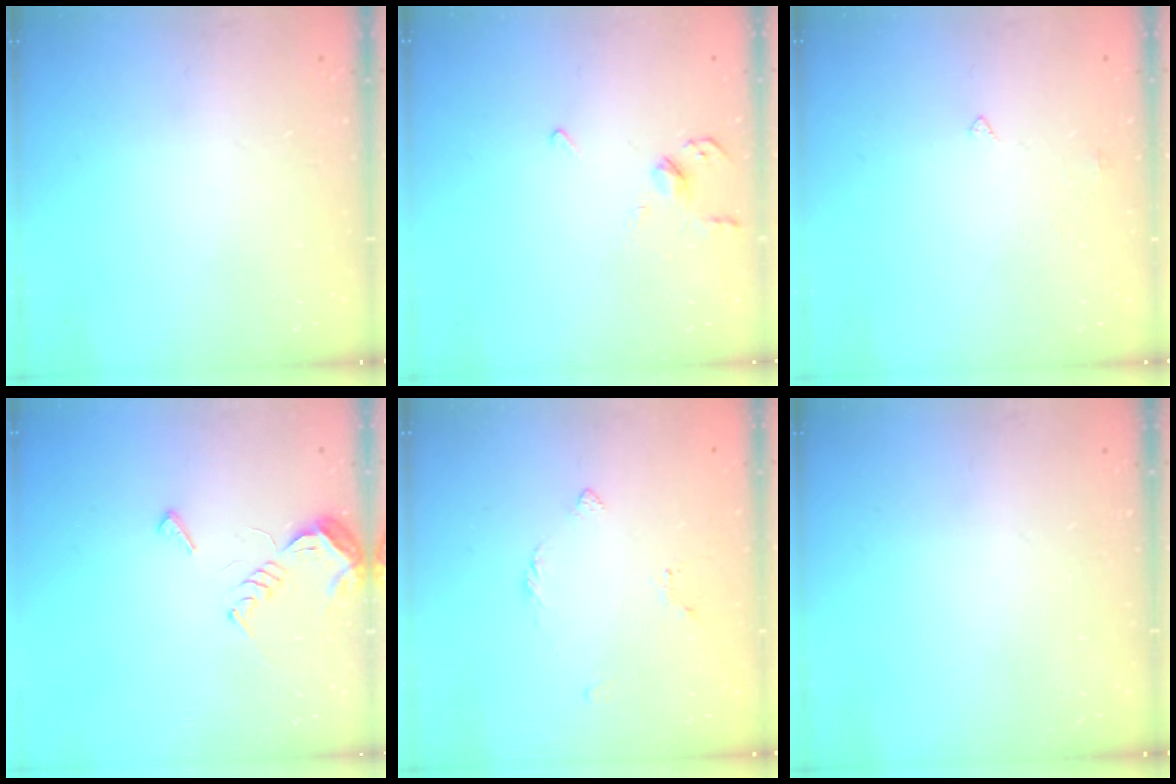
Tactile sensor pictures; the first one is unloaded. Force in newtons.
{"total": 3.5, "press": 3.4, "slide": 0.7}
{"total": 2.5, "press": 2.5, "slide": 0.3}
{"total": 7.4, "press": 7.4, "slide": 0.6}
{"total": 2.4, "press": 2.3, "slide": 0.6}
{"total": 0.0}